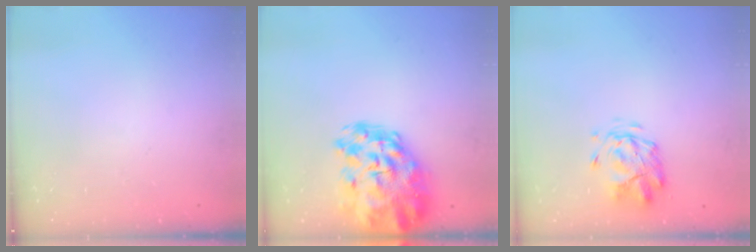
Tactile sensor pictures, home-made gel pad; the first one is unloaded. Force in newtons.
{"total": 15.8, "press": 15.0, "slide": 5.0}
{"total": 3.0, "press": 2.8, "slide": 1.3}